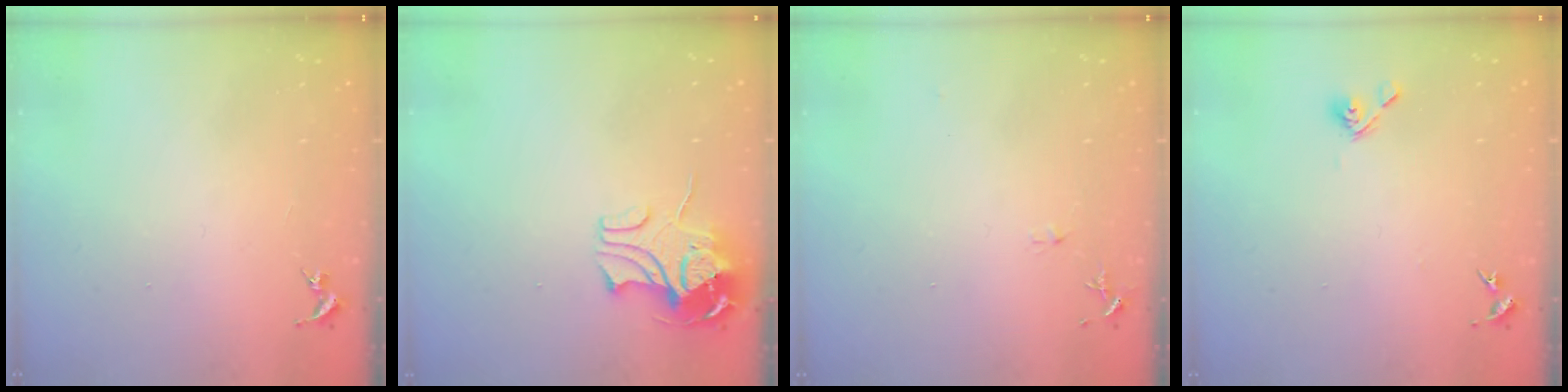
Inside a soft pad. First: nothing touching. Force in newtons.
{"total": 9.4, "press": 9.3, "slide": 1.4}
{"total": 4.1, "press": 4.1, "slide": 0.5}
{"total": 7.0, "press": 6.8, "slide": 1.8}